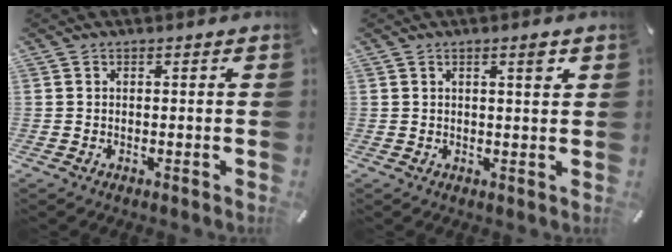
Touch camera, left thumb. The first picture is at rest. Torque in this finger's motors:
{"motor_torque": [0.24, 0.07, 0.23, -0.20, 0.00]}